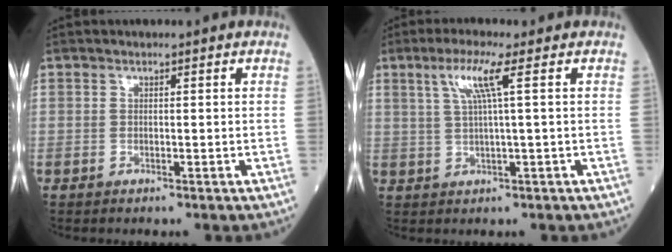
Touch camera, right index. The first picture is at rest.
{"total": 5.3, "force": [2.1, -0.6, 4.9], "torque": [-0.100, 0.007, 0.042]}